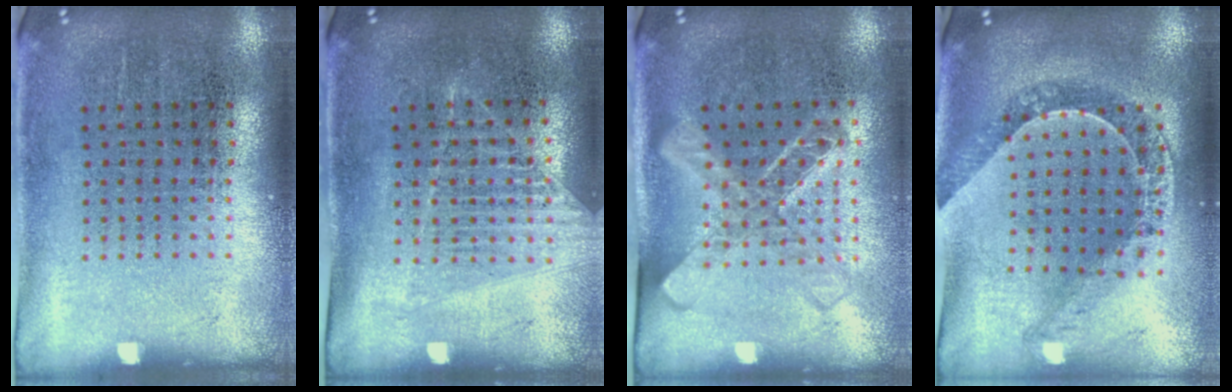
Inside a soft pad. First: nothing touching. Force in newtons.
{"total": 1.2, "press": 1.1, "slide": 0.5}
{"total": 1.7, "press": 1.4, "slide": 1.0}
{"total": 1.1, "press": 1.1, "slide": 0.1}